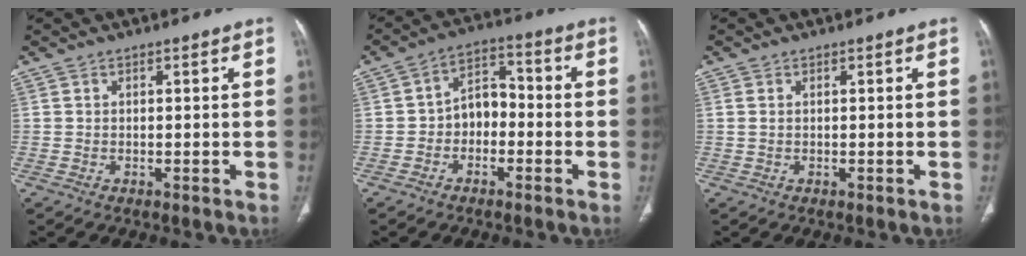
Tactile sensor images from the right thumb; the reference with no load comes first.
{"total": 6.8, "force": [-1.6, 5.1, 4.2], "torque": [-0.041, 0.036, -0.041]}
{"total": 0.8, "force": [0.2, 0.4, 0.7], "torque": [-0.021, 0.008, 0.008]}